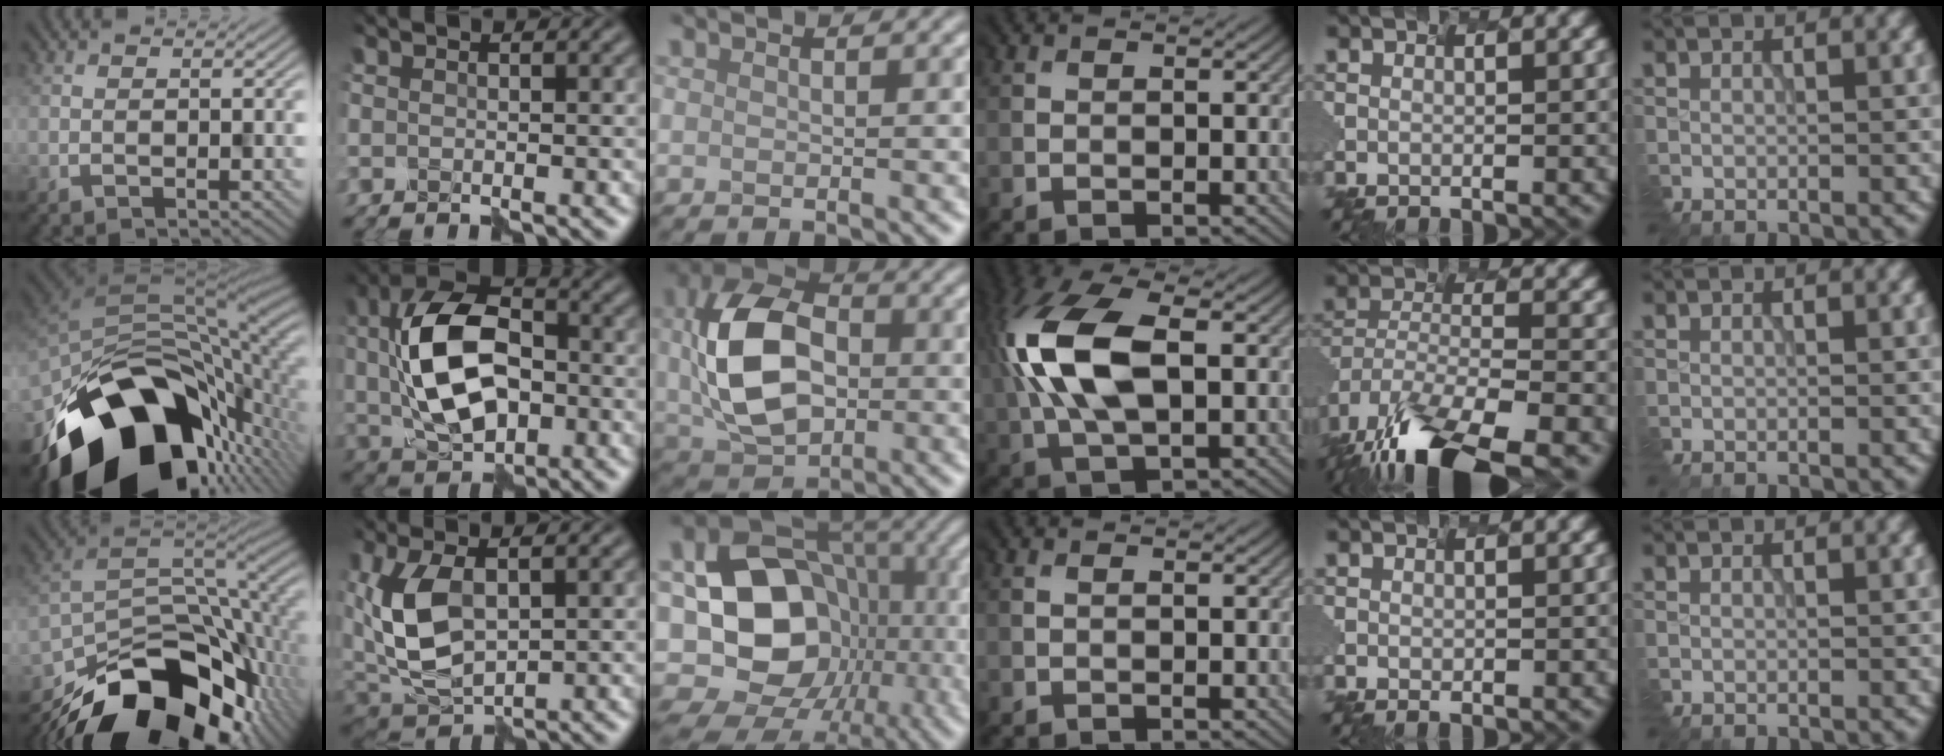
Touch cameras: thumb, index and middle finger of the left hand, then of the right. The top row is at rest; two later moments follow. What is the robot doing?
{"motion": "assemble", "object": "markers"}